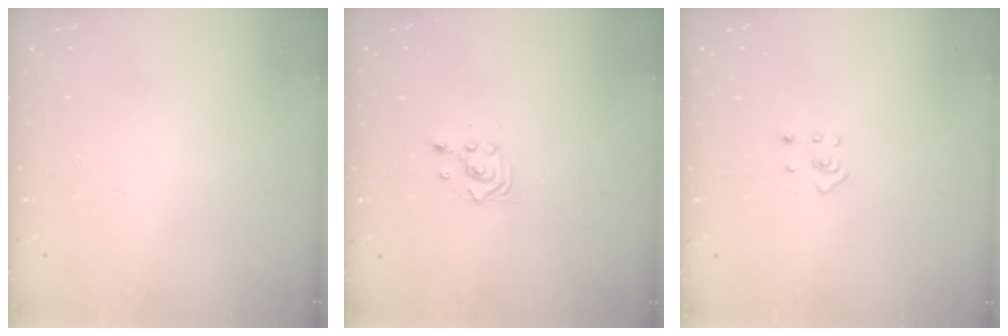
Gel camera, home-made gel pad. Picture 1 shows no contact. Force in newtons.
{"total": 2.3, "press": 2.3, "slide": 0.3}
{"total": 2.4, "press": 2.3, "slide": 0.4}